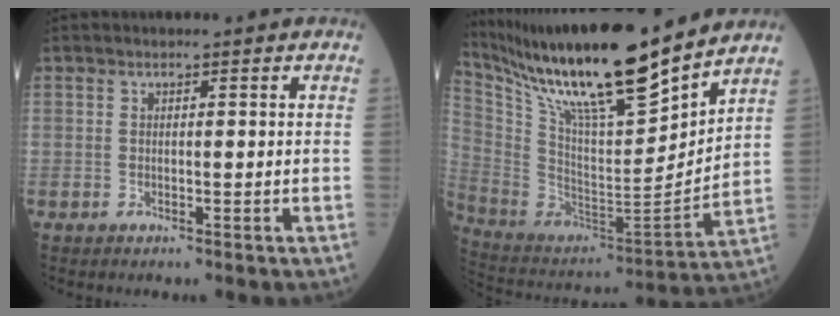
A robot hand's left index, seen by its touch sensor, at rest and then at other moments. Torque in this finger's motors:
{"motor_torque": [0.50, -0.46, 1.05, 0.21]}